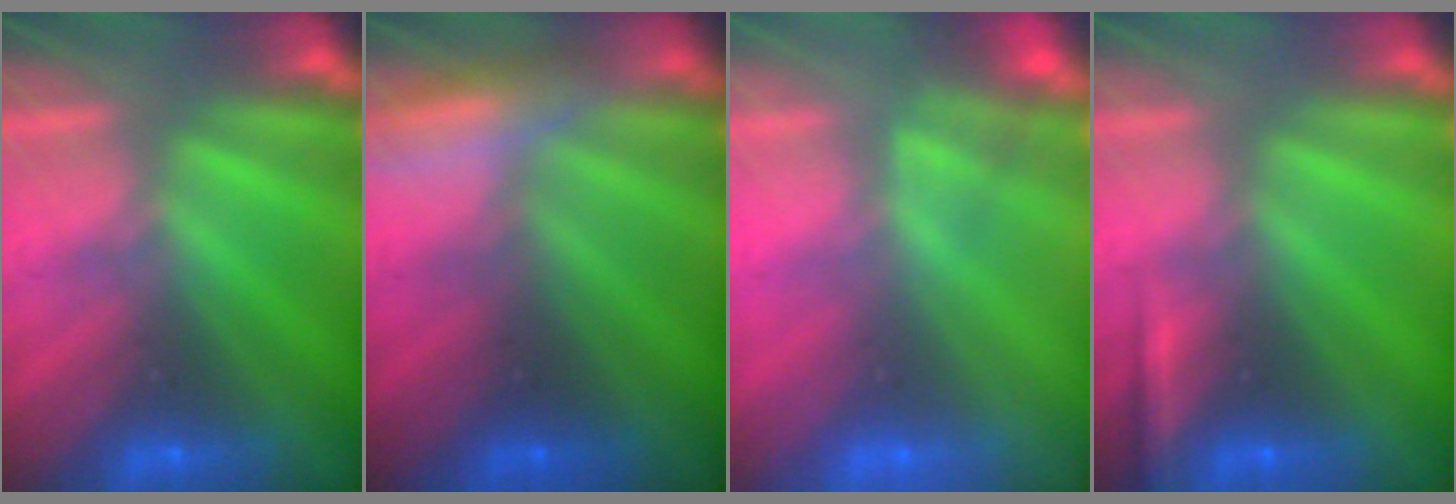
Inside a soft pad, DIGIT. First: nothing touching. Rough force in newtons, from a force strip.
{"total": 2.8}
{"total": 3.3}
{"total": 2.3}